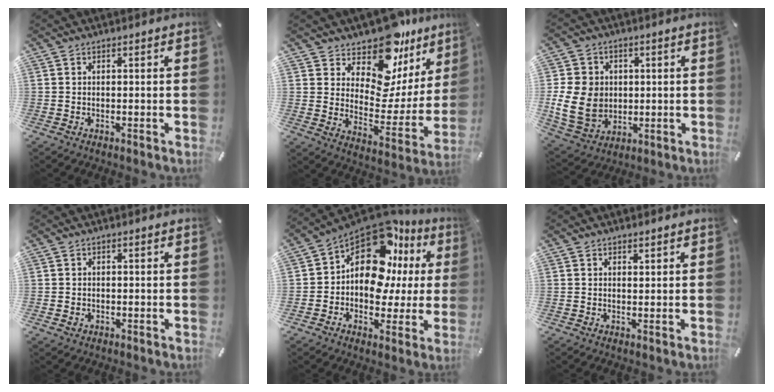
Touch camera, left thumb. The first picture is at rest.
{"total": 14.8, "force": [12.3, 6.6, 4.8], "torque": [-0.080, -0.126, 0.212]}
{"total": 12.8, "force": [-0.1, 11.0, 6.5], "torque": [-0.150, 0.006, 0.001]}
{"total": 1.3, "force": [-0.3, 1.1, 0.5], "torque": [-0.011, 0.003, -0.007]}
{"total": 16.4, "force": [6.3, 10.2, 11.1], "torque": [-0.188, -0.053, 0.108]}
{"total": 0.9, "force": [0.6, 0.5, 0.3], "torque": [-0.005, 0.000, 0.012]}